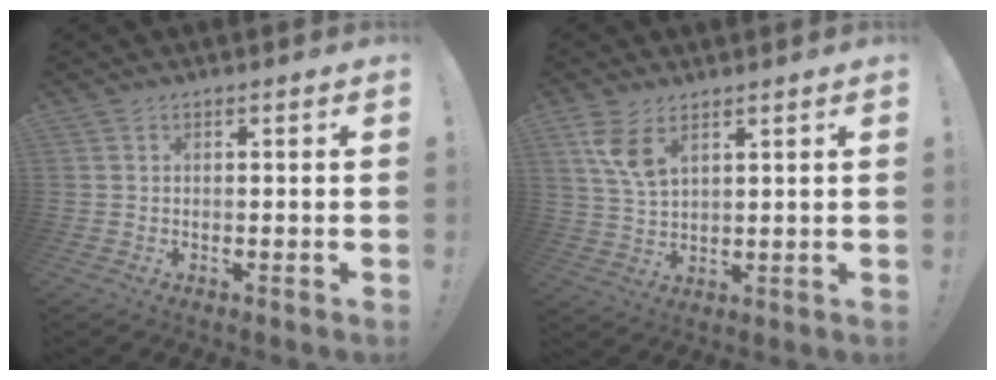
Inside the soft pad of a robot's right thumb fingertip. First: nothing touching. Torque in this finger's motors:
{"motor_torque": [0.23, 0.29, 0.25, 0.15, 0.10]}